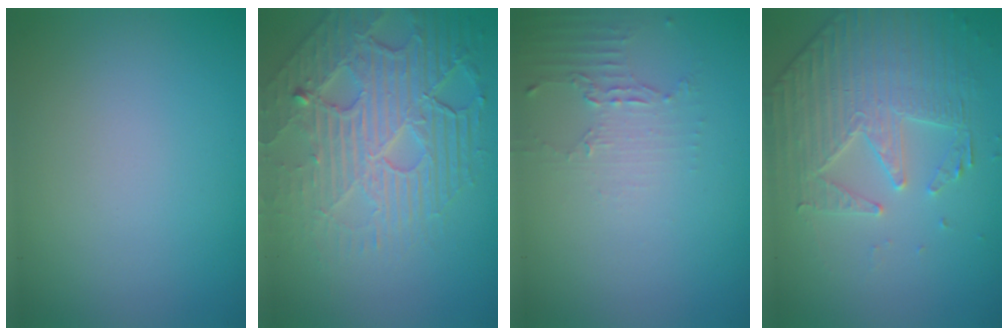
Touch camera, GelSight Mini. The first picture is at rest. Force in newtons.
{"total": 8.2, "press": 5.7, "slide": 5.9}
{"total": 2.0, "press": 1.5, "slide": 1.4}
{"total": 4.4, "press": 3.8, "slide": 2.2}